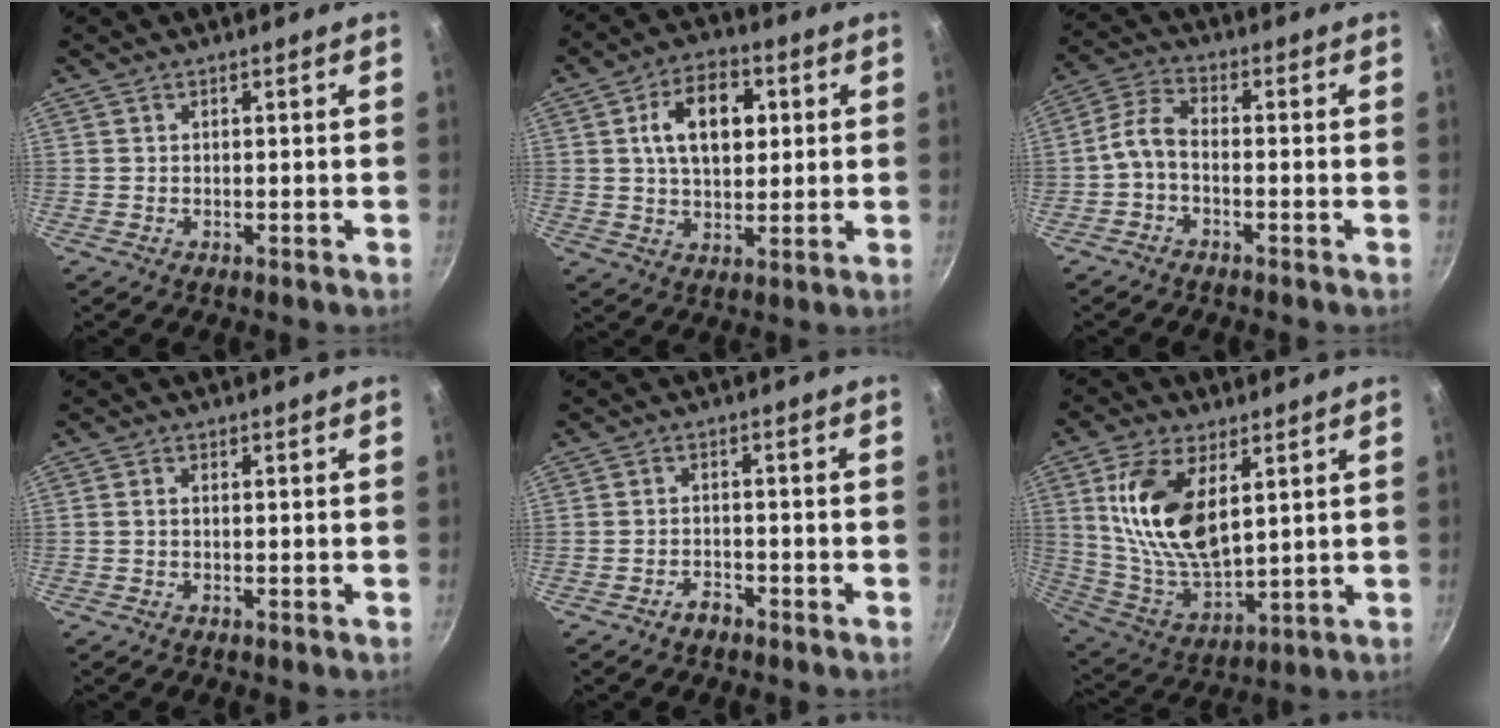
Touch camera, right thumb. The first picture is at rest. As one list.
[{"total": 12.4, "force": [2.8, 7.8, 9.3], "torque": [-0.128, 0.005, 0.040]}, {"total": 4.9, "force": [-1.8, 2.3, 3.9], "torque": [-0.093, 0.029, -0.048]}, {"total": 1.0, "force": [0.0, 0.6, 0.8], "torque": [-0.017, 0.004, -0.002]}, {"total": 2.6, "force": [-2.0, 1.3, 1.0], "torque": [-0.010, 0.025, -0.029]}, {"total": 17.3, "force": [5.3, 8.9, 13.9], "torque": [-0.254, -0.031, 0.112]}]